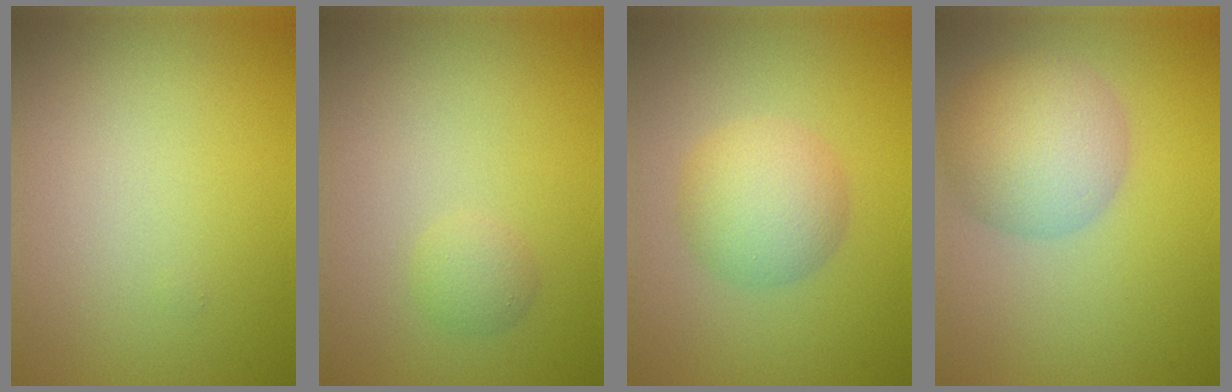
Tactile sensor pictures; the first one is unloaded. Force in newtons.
{"total": 1.3, "press": 1.3, "slide": 0.0}
{"total": 4.3, "press": 4.3, "slide": 0.1}
{"total": 5.9, "press": 5.9, "slide": 0.3}